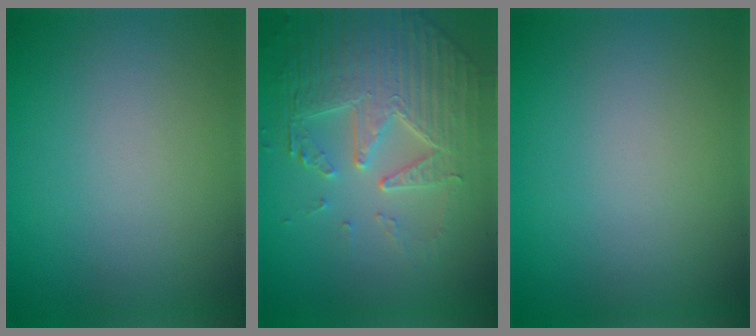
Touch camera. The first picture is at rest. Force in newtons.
{"total": 7.4, "press": 5.4, "slide": 5.0}
{"total": 0.0}